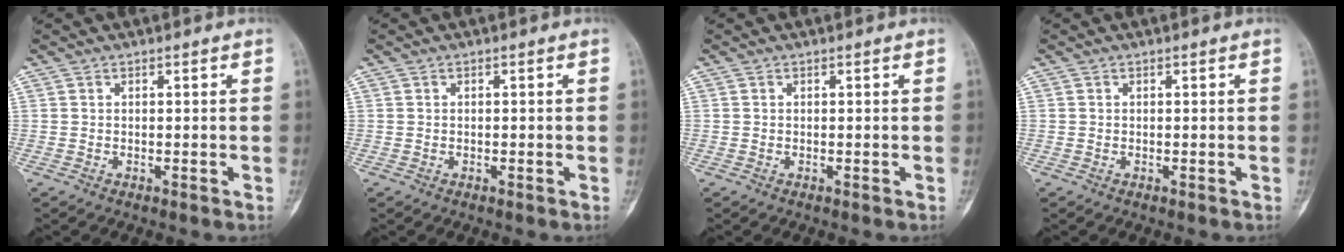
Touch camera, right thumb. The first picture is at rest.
{"total": 0.0}
{"total": 0.0}
{"total": 0.0}